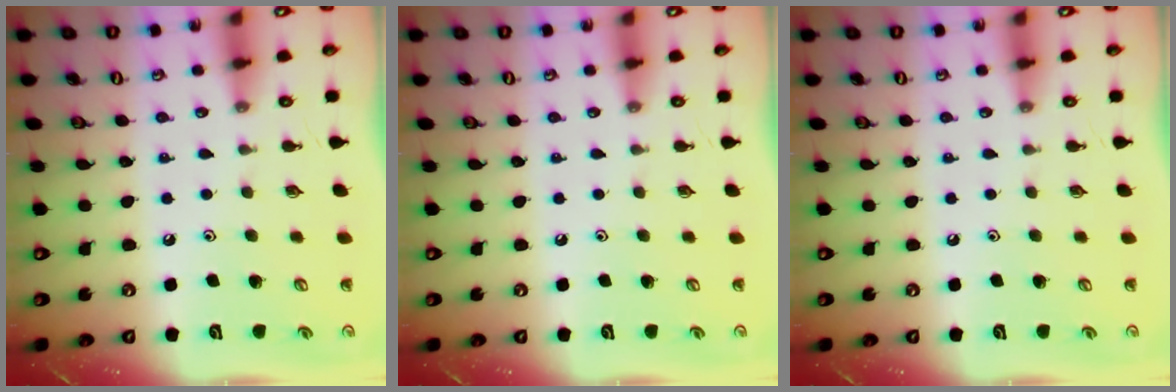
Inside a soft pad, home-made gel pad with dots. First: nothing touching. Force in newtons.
{"total": 0.0}
{"total": 0.0}